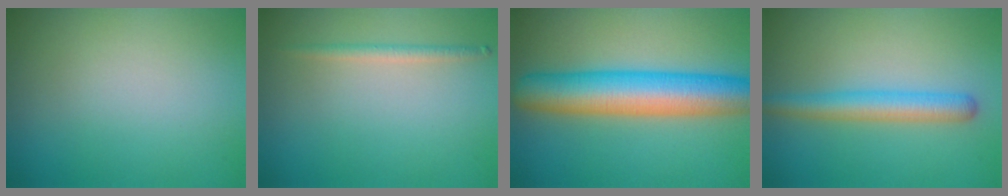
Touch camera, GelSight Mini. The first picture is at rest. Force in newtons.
{"total": 1.2, "press": 1.2, "slide": 0.0}
{"total": 9.1, "press": 9.1, "slide": 0.4}
{"total": 3.5, "press": 3.5, "slide": 0.1}